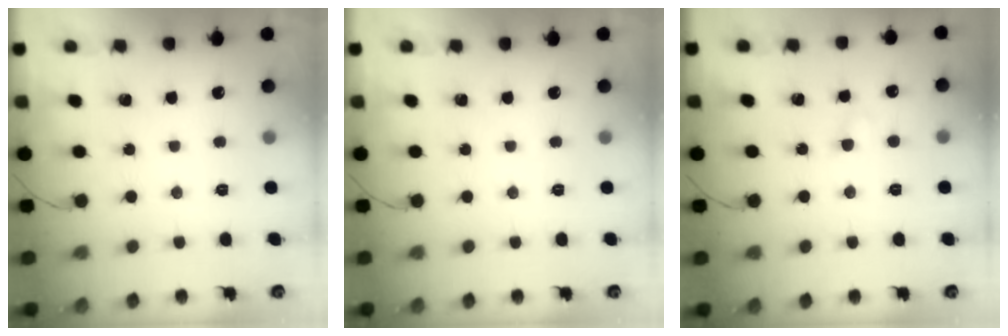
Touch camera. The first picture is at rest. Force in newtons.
{"total": 0.0}
{"total": 2.3, "press": 2.1, "slide": 0.8}